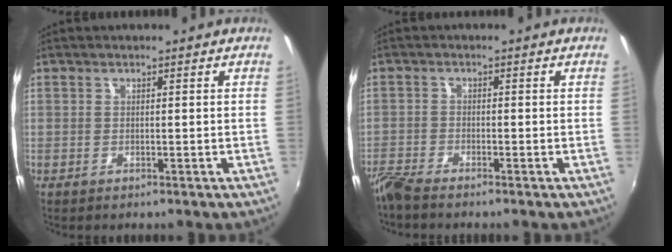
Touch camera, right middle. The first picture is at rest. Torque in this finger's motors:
{"motor_torque": [1.08, -1.05, 0.51, 0.19]}